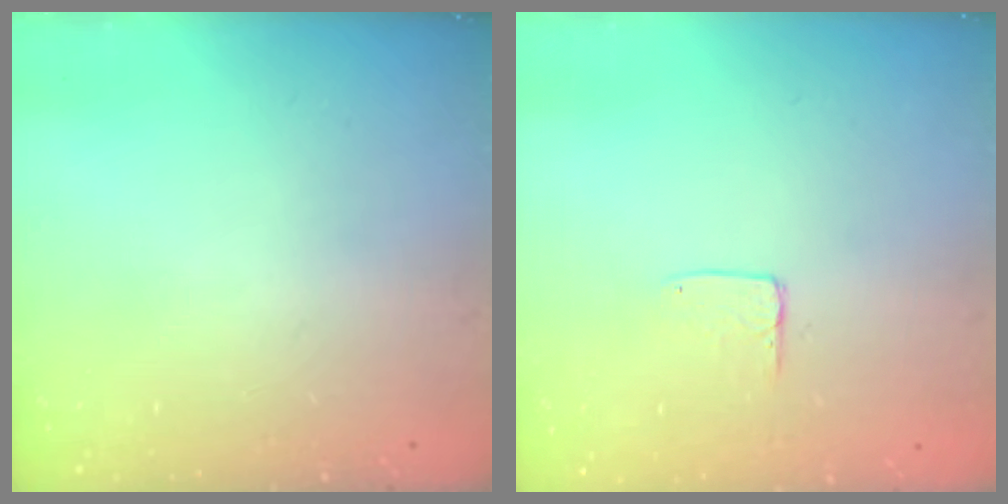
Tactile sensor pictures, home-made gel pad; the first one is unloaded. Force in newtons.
{"total": 3.6, "press": 3.6, "slide": 0.3}